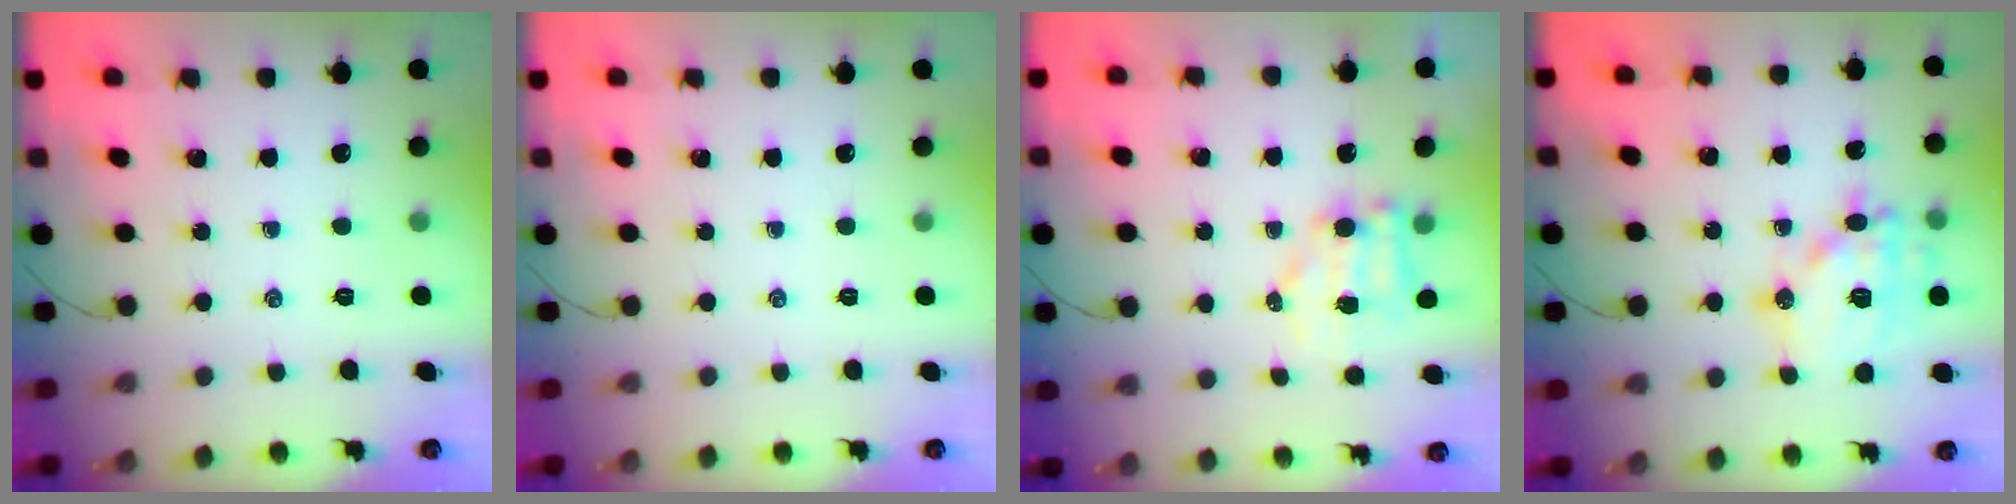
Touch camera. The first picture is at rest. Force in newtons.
{"total": 0.0}
{"total": 5.8, "press": 5.8, "slide": 0.7}
{"total": 16.1, "press": 16.0, "slide": 2.0}